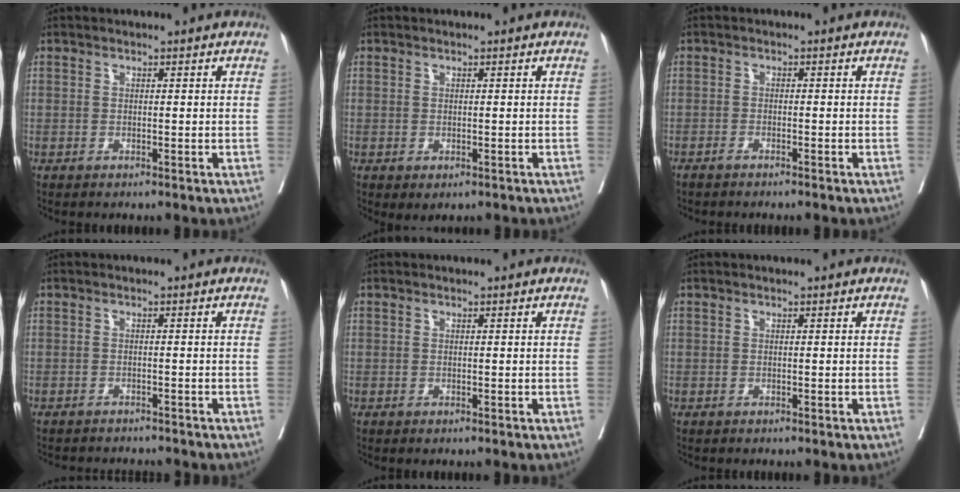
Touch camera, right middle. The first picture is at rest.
{"total": 1.1, "force": [-0.3, 0.6, 0.9], "torque": [-0.012, -0.004, 0.002]}
{"total": 2.2, "force": [-1.9, 0.1, 1.0], "torque": [-0.014, -0.001, -0.026]}
{"total": 6.2, "force": [-6.0, 1.1, 1.3], "torque": [-0.011, -0.008, -0.077]}
{"total": 0.0}
{"total": 0.0}